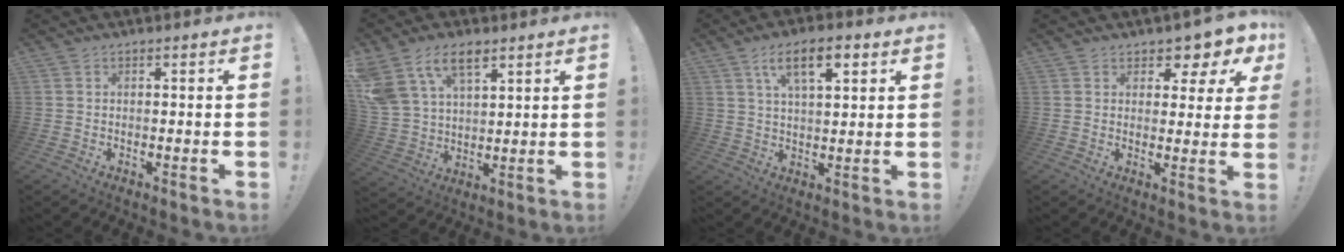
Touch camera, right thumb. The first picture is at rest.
{"total": 12.7, "force": [7.7, 7.2, 7.1], "torque": [-0.139, -0.035, 0.147]}
{"total": 10.5, "force": [5.1, 4.0, 8.2], "torque": [-0.128, -0.010, 0.087]}
{"total": 5.0, "force": [3.4, 3.0, 1.9], "torque": [-0.014, -0.035, 0.059]}